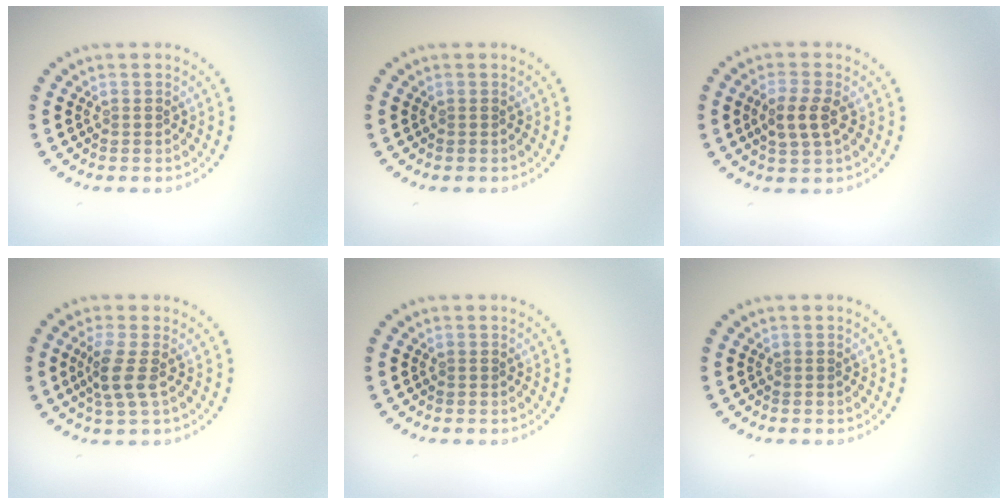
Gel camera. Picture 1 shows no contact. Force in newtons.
{"total": 0.0}
{"total": 2.6, "press": 2.5, "slide": 0.8}
{"total": 2.7, "press": 2.1, "slide": 1.7}
{"total": 0.0}
{"total": 0.0}